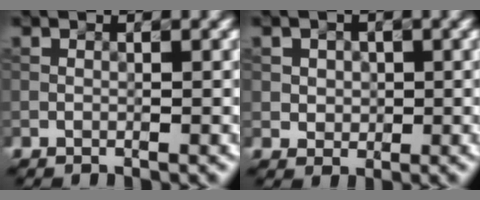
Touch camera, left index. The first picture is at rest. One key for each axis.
{"total": 2.1, "fx": 0.7, "fy": 1.8, "fz": 0.9, "tx": -0.010, "ty": 0.005, "tz": 0.008}